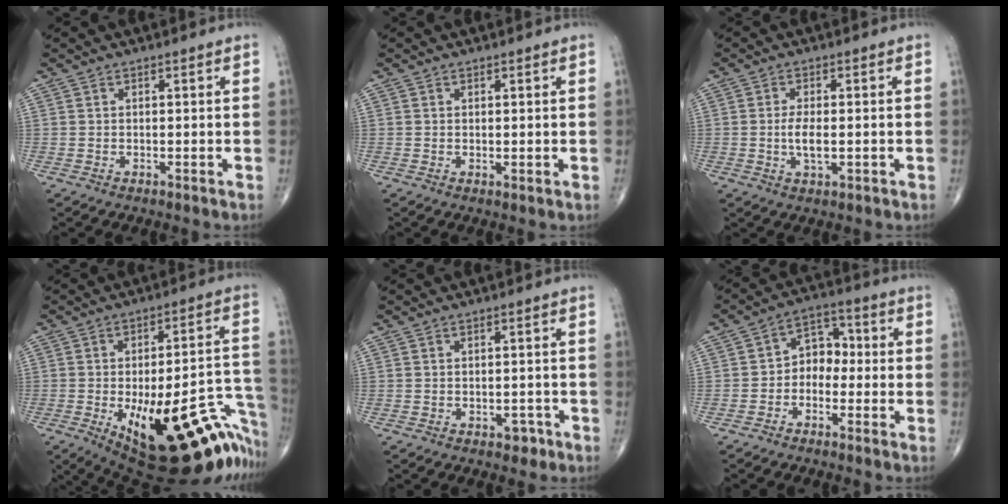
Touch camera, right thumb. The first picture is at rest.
{"total": 0.7, "force": [0.1, 0.2, 0.6], "torque": [-0.017, -0.005, 0.004]}
{"total": 4.2, "force": [-0.5, 1.7, 3.8], "torque": [-0.075, -0.005, -0.011]}
{"total": 33.3, "force": [-13.9, 12.3, 27.7], "torque": [-0.281, 0.053, -0.168]}
{"total": 2.2, "force": [-1.2, 1.4, 1.2], "torque": [-0.007, 0.006, -0.013]}
{"total": 6.5, "force": [-1.4, 4.9, 4.0], "torque": [-0.033, 0.036, -0.043]}